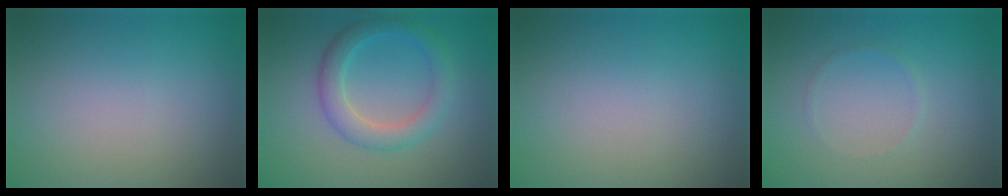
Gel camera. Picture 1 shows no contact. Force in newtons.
{"total": 3.5, "press": 3.5, "slide": 0.1}
{"total": 0.0}
{"total": 0.6, "press": 0.6, "slide": 0.1}